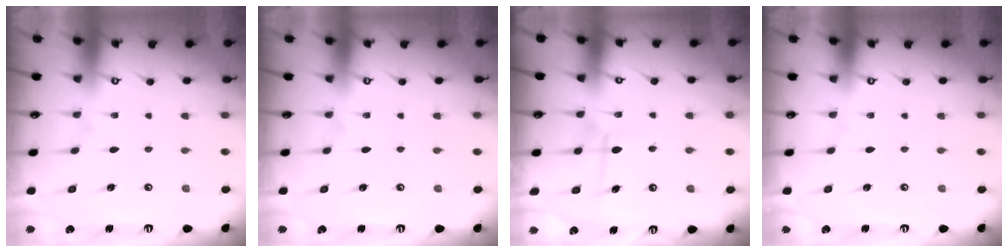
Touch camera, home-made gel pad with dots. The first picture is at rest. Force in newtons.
{"total": 0.0}
{"total": 5.9, "press": 5.9, "slide": 0.2}
{"total": 0.0}